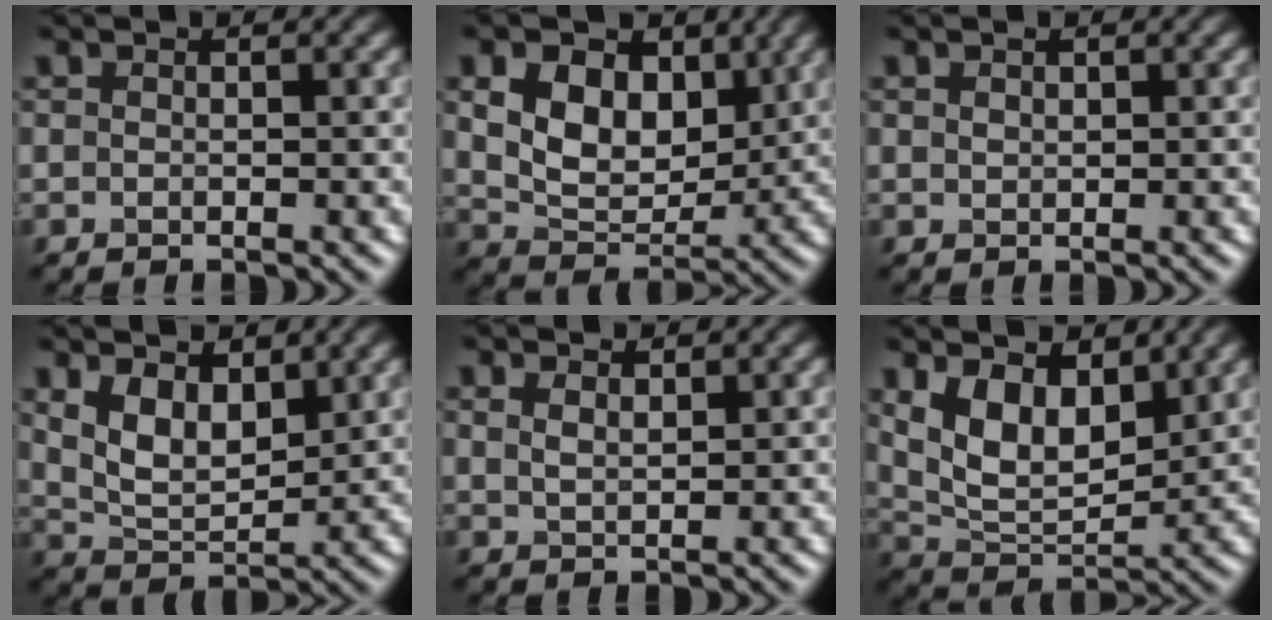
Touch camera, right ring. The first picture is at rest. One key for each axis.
{"total": 7.4, "fx": 2.2, "fy": 5.0, "fz": 4.9, "tx": -0.103, "ty": -0.007, "tz": 0.039}
{"total": 0.8, "fx": 0.5, "fy": 0.5, "fz": 0.4, "tx": -0.010, "ty": 0.001, "tz": 0.009}
{"total": 5.1, "fx": 2.5, "fy": 2.6, "fz": 3.6, "tx": -0.081, "ty": -0.005, "tz": 0.043}
{"total": 1.7, "fx": 1.2, "fy": 0.6, "fz": 1.0, "tx": -0.022, "ty": 0.000, "tz": 0.026}
{"total": 7.6, "fx": 3.4, "fy": 3.8, "fz": 5.6, "tx": -0.108, "ty": -0.002, "tz": 0.060}